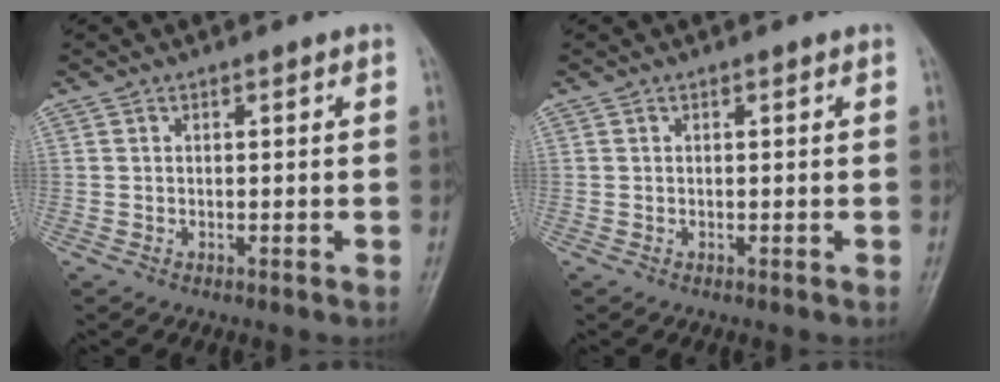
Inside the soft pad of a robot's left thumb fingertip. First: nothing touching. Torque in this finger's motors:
{"motor_torque": [-0.08, 0.08, -0.03, -0.03, 0.00]}